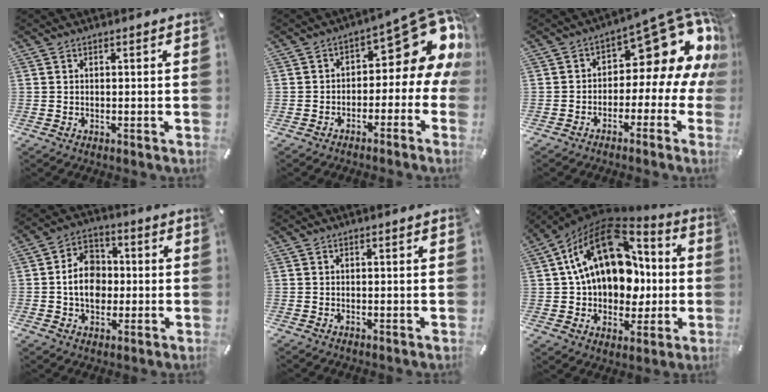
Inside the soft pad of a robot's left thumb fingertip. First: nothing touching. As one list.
[{"total": 13.2, "force": [5.4, 6.6, 10.1], "torque": [-0.119, -0.047, 0.086]}, {"total": 15.2, "force": [7.9, 8.0, 10.2], "torque": [-0.124, -0.067, 0.126]}, {"total": 9.6, "force": [-0.7, 7.9, 5.5], "torque": [-0.097, 0.014, -0.013]}, {"total": 0.0}, {"total": 22.3, "force": [5.2, 15.8, 14.9], "torque": [-0.255, -0.030, 0.091]}]